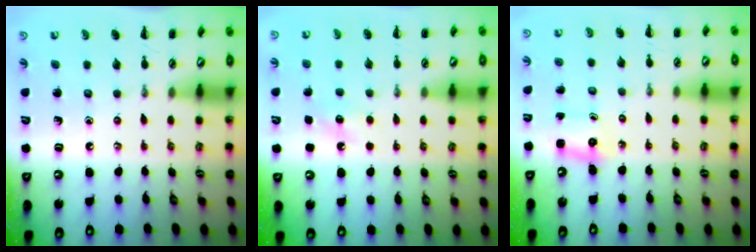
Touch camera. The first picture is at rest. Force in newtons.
{"total": 6.4, "press": 6.3, "slide": 1.5}
{"total": 2.4, "press": 2.4, "slide": 0.6}